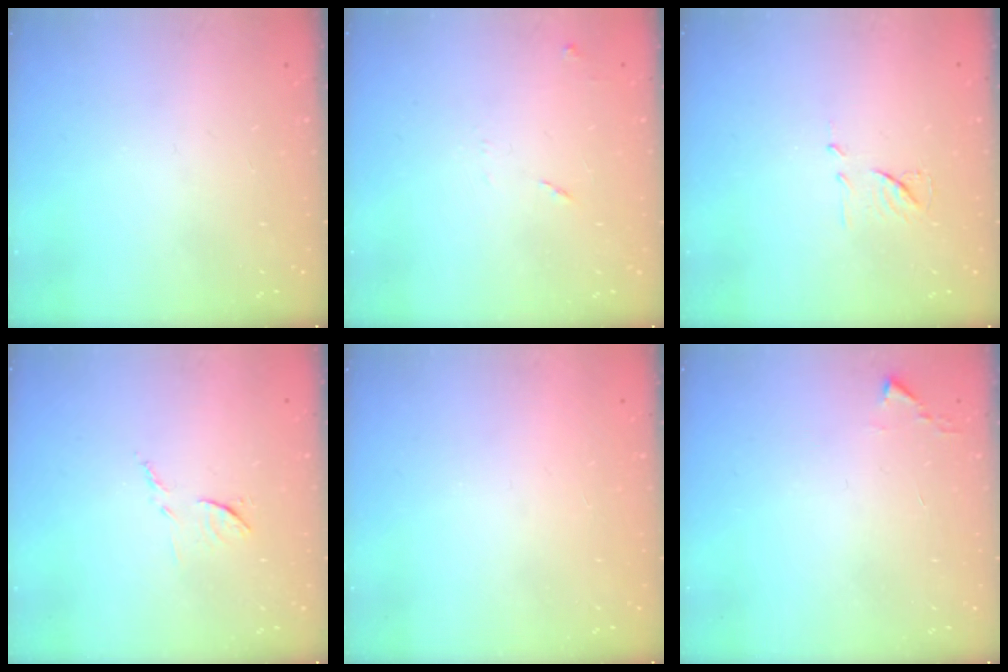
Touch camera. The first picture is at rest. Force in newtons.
{"total": 5.7, "press": 5.7, "slide": 0.7}
{"total": 6.8, "press": 6.7, "slide": 0.6}
{"total": 6.9, "press": 6.9, "slide": 0.4}
{"total": 1.6, "press": 1.5, "slide": 0.1}
{"total": 2.4, "press": 2.4, "slide": 0.3}